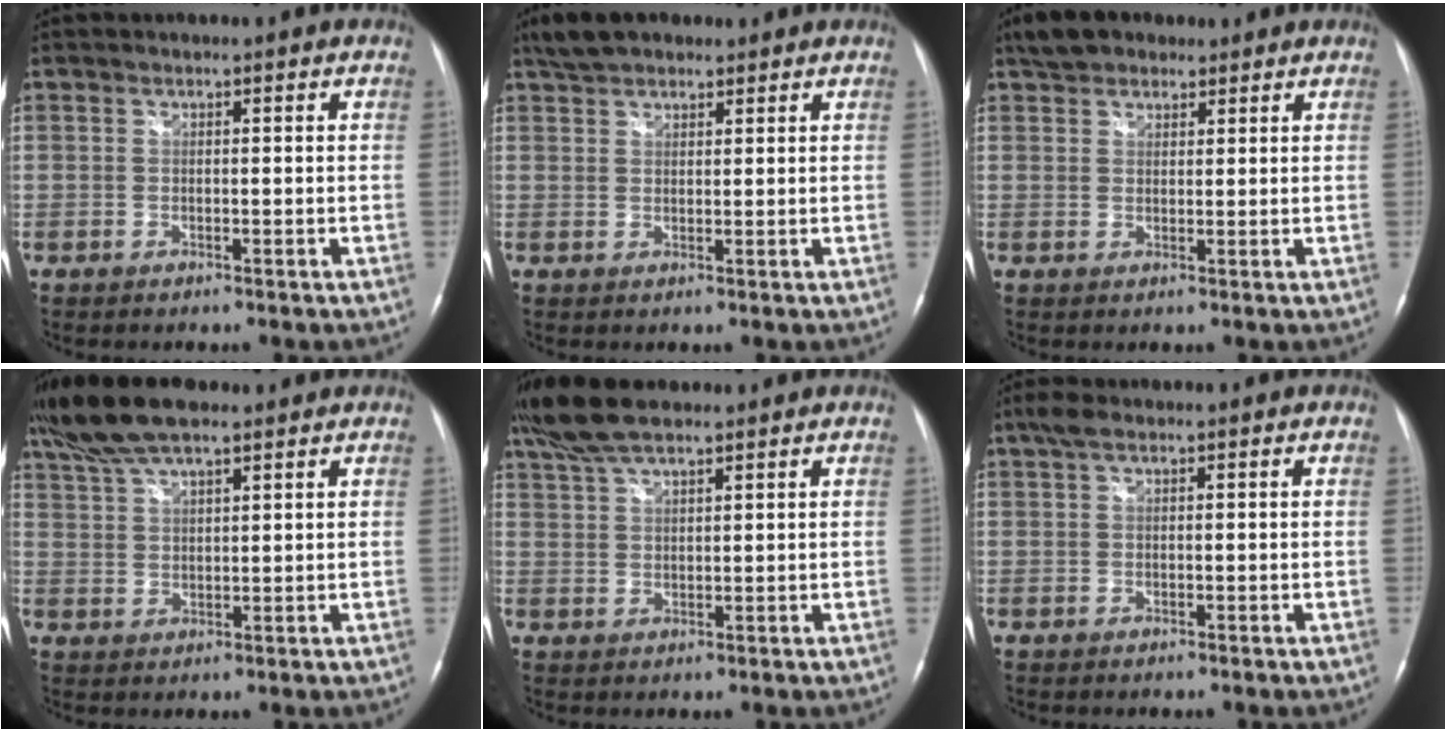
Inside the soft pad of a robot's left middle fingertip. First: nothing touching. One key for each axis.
{"total": 5.8, "fx": 4.6, "fy": 2.6, "fz": 2.5, "tx": -0.052, "ty": 0.024, "tz": 0.085}
{"total": 6.2, "fx": 4.7, "fy": 3.3, "fz": 2.4, "tx": -0.045, "ty": 0.024, "tz": 0.084}
{"total": 9.7, "fx": 7.7, "fy": 2.2, "fz": 5.4, "tx": -0.114, "ty": 0.027, "tz": 0.143}
{"total": 7.9, "fx": 6.4, "fy": 1.9, "fz": 4.2, "tx": -0.091, "ty": 0.027, "tz": 0.124}
{"total": 2.2, "fx": 1.4, "fy": 0.8, "fz": 1.5, "tx": -0.037, "ty": 0.024, "tz": 0.028}